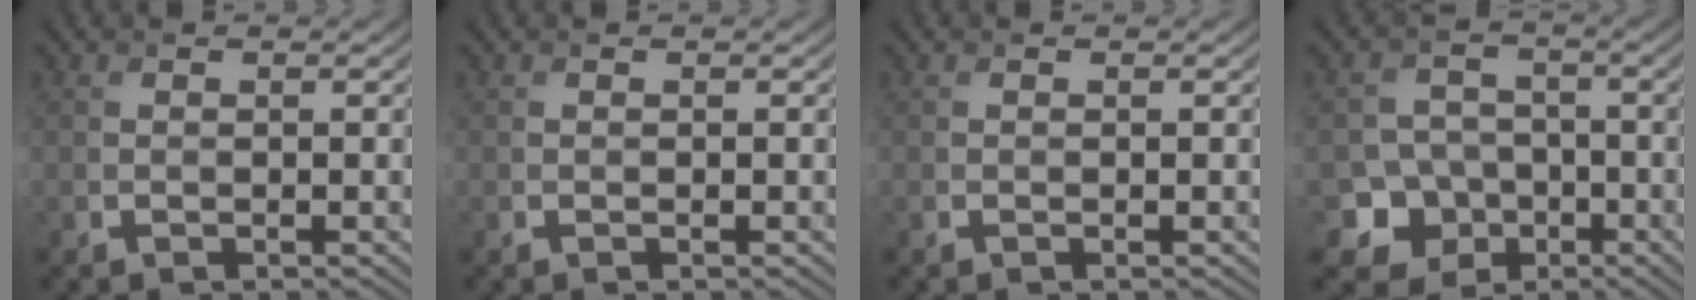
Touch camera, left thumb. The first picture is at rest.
{"total": 0.0}
{"total": 0.0}
{"total": 6.8, "force": [-3.0, 5.8, 1.9], "torque": [-0.036, -0.009, -0.077]}